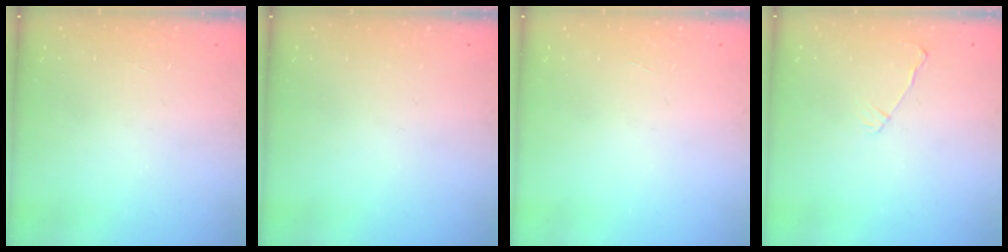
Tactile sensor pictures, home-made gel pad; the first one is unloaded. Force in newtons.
{"total": 0.0}
{"total": 0.0}
{"total": 3.5, "press": 3.5, "slide": 0.6}